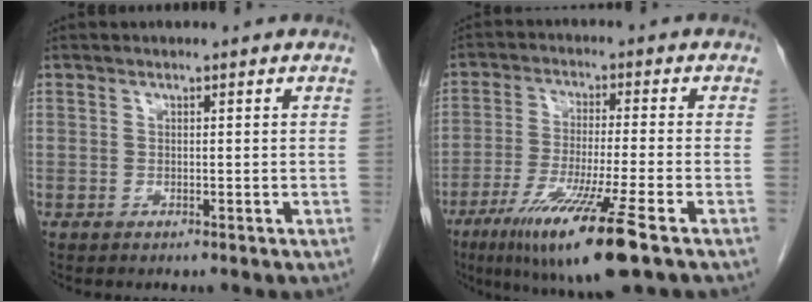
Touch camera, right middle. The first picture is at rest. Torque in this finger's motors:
{"motor_torque": [1.36, -0.78, 0.97, 0.21]}